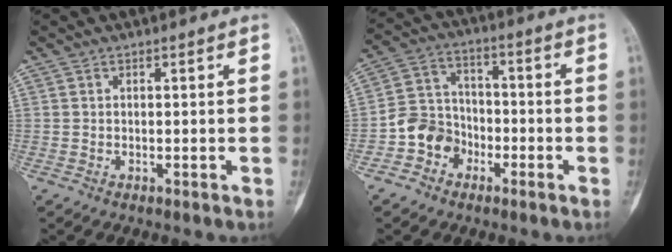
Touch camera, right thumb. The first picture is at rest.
{"total": 8.5, "force": [-3.8, 7.1, 2.6], "torque": [-0.016, 0.044, -0.077]}